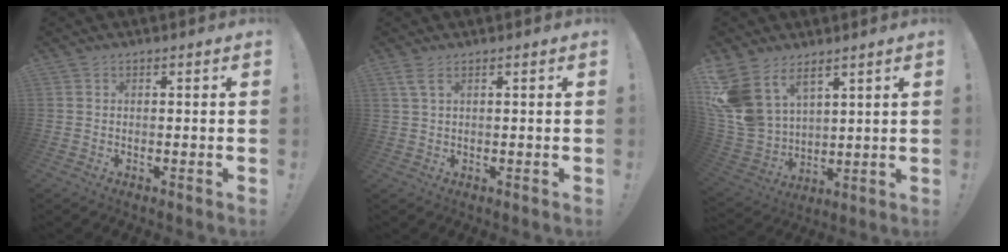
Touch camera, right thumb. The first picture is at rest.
{"total": 2.7, "force": [1.4, 0.7, 2.2], "torque": [-0.048, 0.001, 0.026]}
{"total": 13.4, "force": [7.7, 8.6, 6.8], "torque": [-0.167, -0.055, 0.153]}